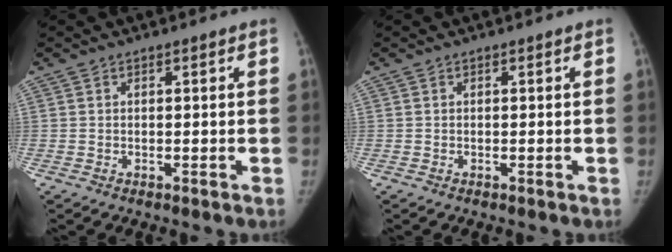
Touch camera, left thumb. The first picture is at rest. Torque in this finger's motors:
{"motor_torque": [0.04, -0.05, 0.36, -0.04, 0.00]}